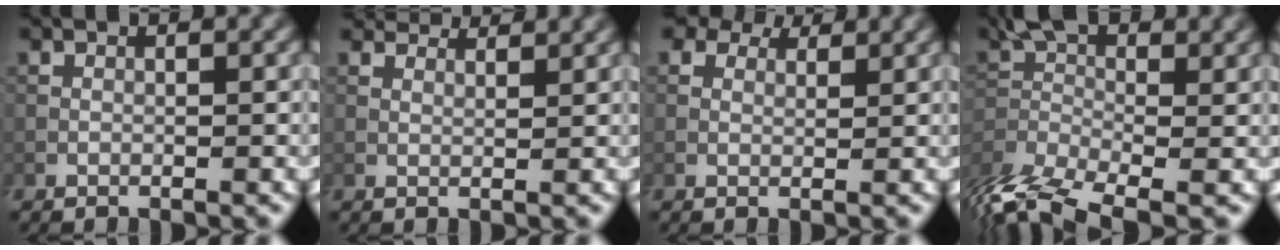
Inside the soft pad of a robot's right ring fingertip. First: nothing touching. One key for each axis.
{"total": 6.3, "fx": 5.4, "fy": 2.0, "fz": 2.5, "tx": -0.062, "ty": 0.007, "tz": 0.081}
{"total": 4.9, "fx": 3.8, "fy": 2.4, "fz": 2.0, "tx": -0.047, "ty": -0.004, "tz": 0.055}
{"total": 7.9, "fx": -5.0, "fy": 3.0, "fz": 5.4, "tx": -0.108, "ty": -0.005, "tz": -0.115}